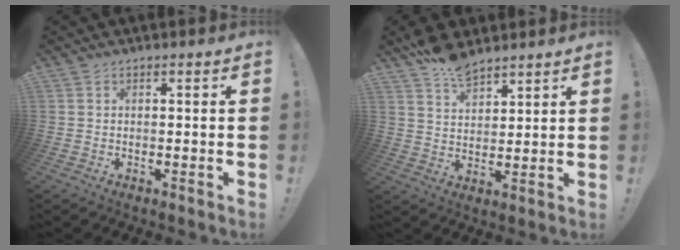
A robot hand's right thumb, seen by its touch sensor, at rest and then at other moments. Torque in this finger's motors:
{"motor_torque": [0.07, 1.58, 0.03, 0.10, 0.01]}